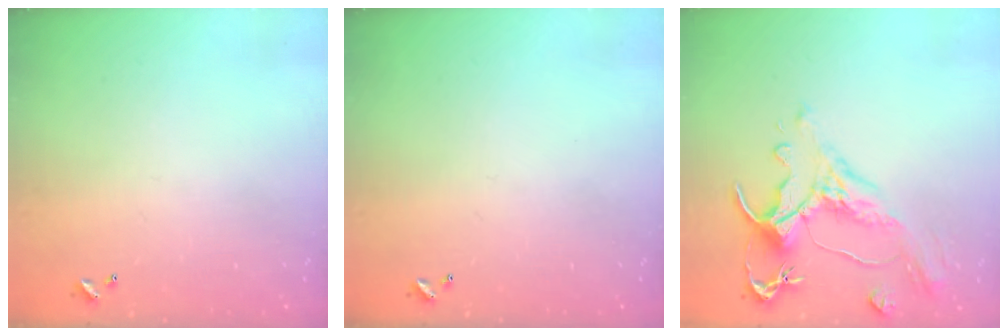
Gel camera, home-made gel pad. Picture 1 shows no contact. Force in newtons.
{"total": 0.0}
{"total": 1.6, "press": 0.0, "slide": 1.6}